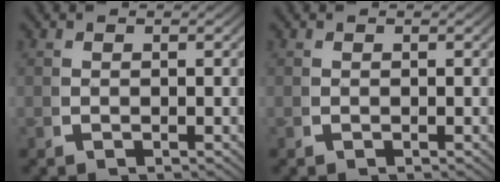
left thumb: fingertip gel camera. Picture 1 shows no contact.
{"total": 0.0}